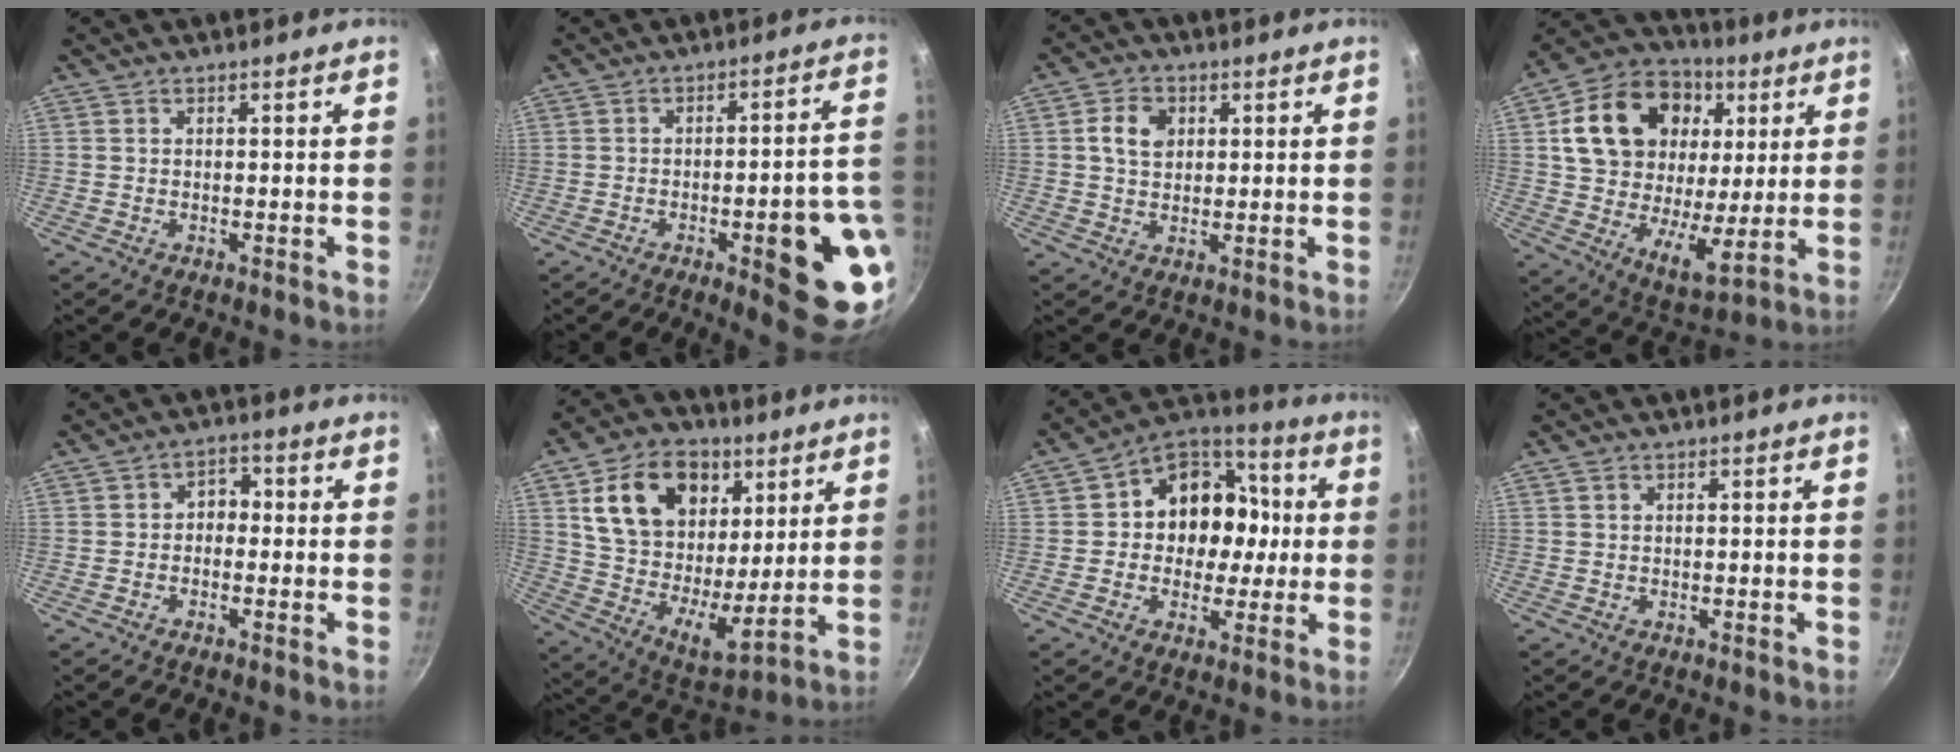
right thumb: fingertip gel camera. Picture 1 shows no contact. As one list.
[{"total": 17.4, "force": [-5.1, 4.8, 15.9], "torque": [-0.152, 0.023, -0.063]}, {"total": 6.0, "force": [1.5, 4.5, 3.6], "torque": [-0.048, 0.004, 0.023]}, {"total": 23.5, "force": [7.2, 16.5, 15.1], "torque": [-0.234, -0.009, 0.117]}, {"total": 3.5, "force": [-0.5, 2.8, 2.1], "torque": [-0.004, 0.015, -0.016]}, {"total": 21.5, "force": [9.0, 14.1, 13.5], "torque": [-0.200, -0.036, 0.156]}, {"total": 15.0, "force": [0.6, 12.5, 8.3], "torque": [-0.078, 0.028, -0.006]}, {"total": 0.8, "force": [0.5, 0.6, 0.2], "torque": [-0.002, 0.000, 0.008]}]